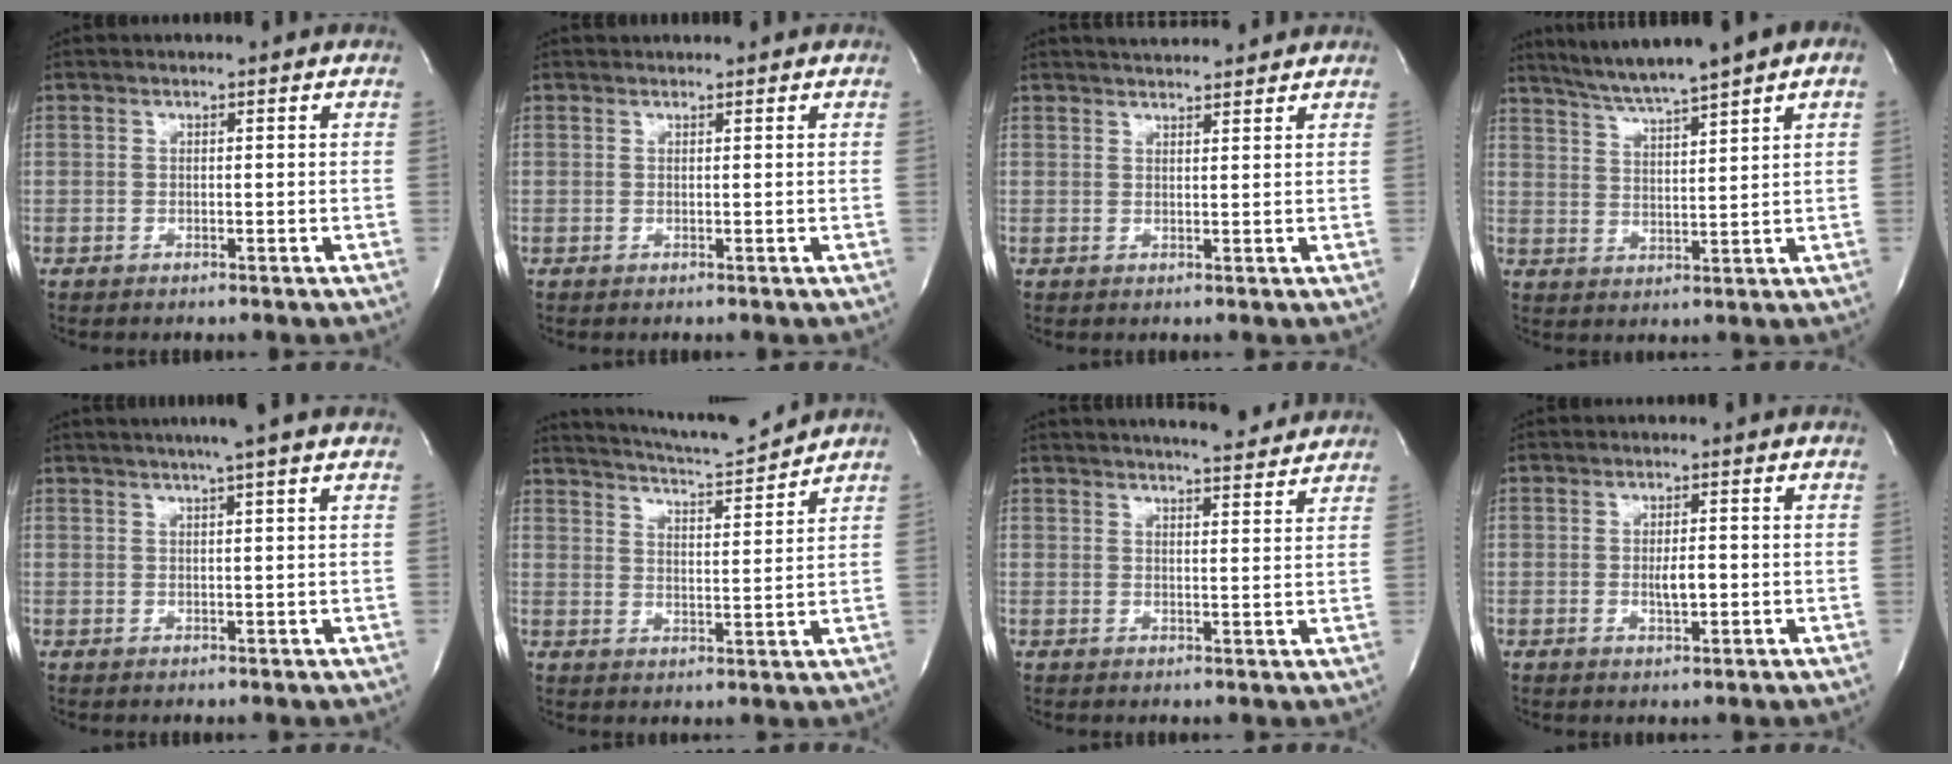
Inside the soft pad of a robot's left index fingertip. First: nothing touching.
{"total": 1.0, "force": [0.9, 0.2, 0.1], "torque": [-0.007, 0.015, 0.019]}
{"total": 5.7, "force": [5.4, 0.7, 1.7], "torque": [-0.031, 0.024, 0.076]}
{"total": 9.4, "force": [7.1, -0.4, 6.2], "torque": [-0.099, 0.024, 0.117]}
{"total": 5.8, "force": [4.4, -1.0, 3.6], "torque": [-0.055, 0.017, 0.058]}
{"total": 10.2, "force": [9.9, -0.9, 2.6], "torque": [-0.052, -0.011, 0.153]}
{"total": 10.2, "force": [9.4, 1.1, 3.8], "torque": [-0.056, 0.002, 0.115]}
{"total": 2.8, "force": [-0.4, 0.8, 2.6], "torque": [-0.048, -0.001, -0.004]}